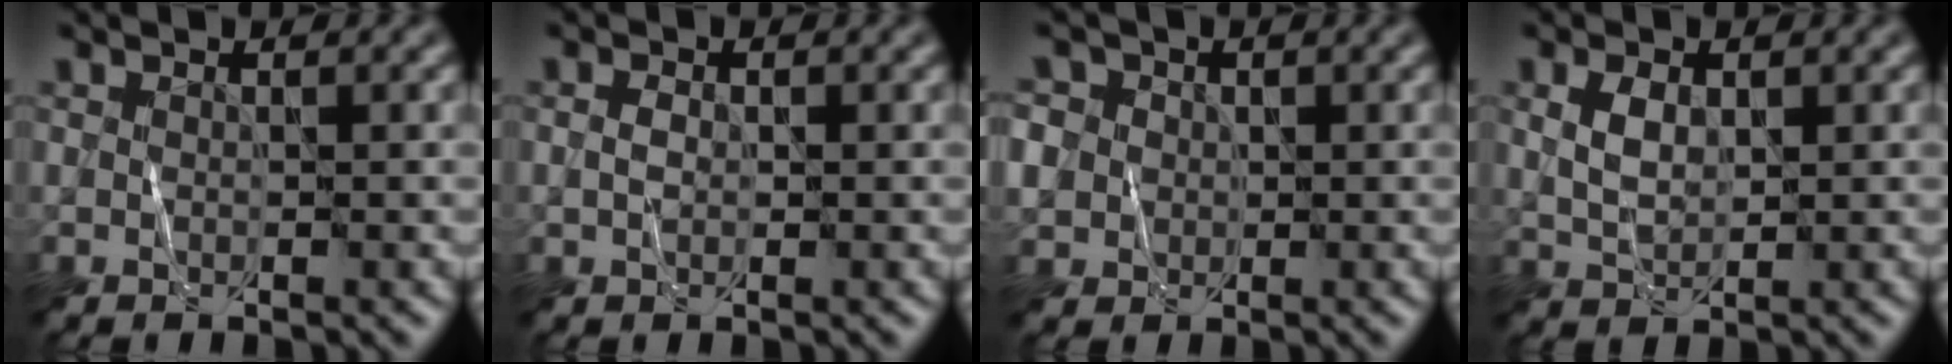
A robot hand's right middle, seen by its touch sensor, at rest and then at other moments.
{"total": 0.8, "force": [0.1, 0.6, 0.5], "torque": [-0.012, 0.003, -0.002]}
{"total": 5.6, "force": [0.9, 5.2, 1.9], "torque": [-0.052, 0.032, -0.007]}
{"total": 2.2, "force": [0.8, 1.4, 1.4], "torque": [-0.032, 0.000, 0.019]}